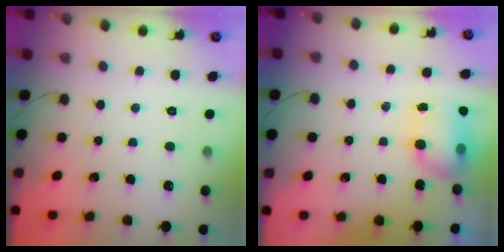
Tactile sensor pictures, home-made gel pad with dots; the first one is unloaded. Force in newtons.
{"total": 7.2, "press": 7.1, "slide": 1.3}